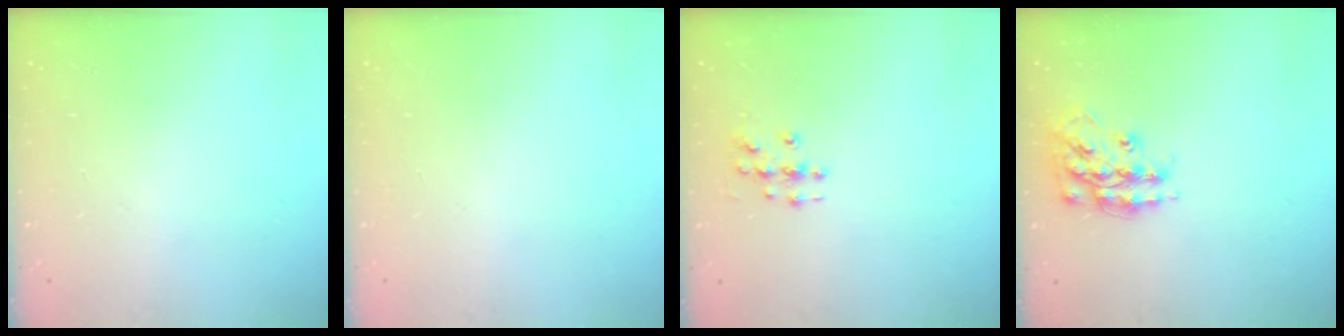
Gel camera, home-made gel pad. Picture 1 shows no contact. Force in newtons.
{"total": 0.0}
{"total": 3.7, "press": 3.7, "slide": 0.1}
{"total": 15.3, "press": 15.3, "slide": 1.0}